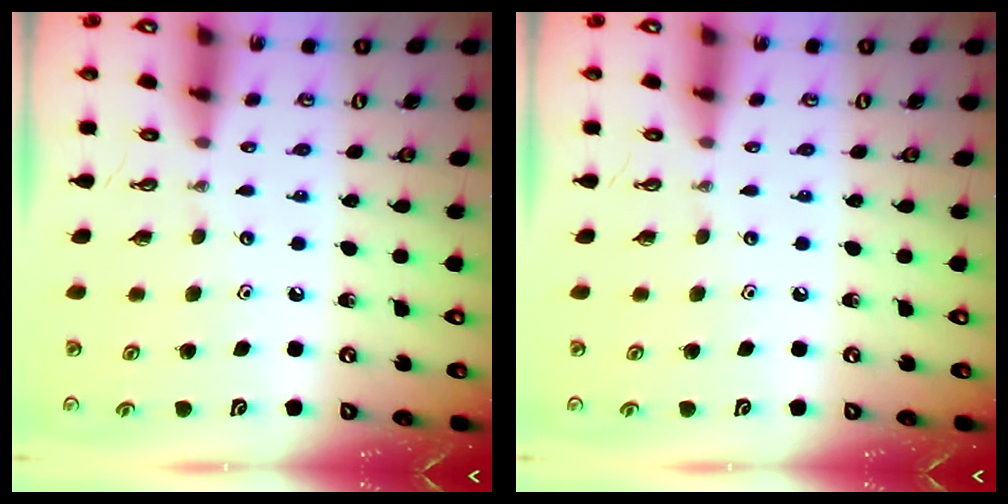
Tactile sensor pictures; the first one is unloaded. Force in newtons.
{"total": 0.0}